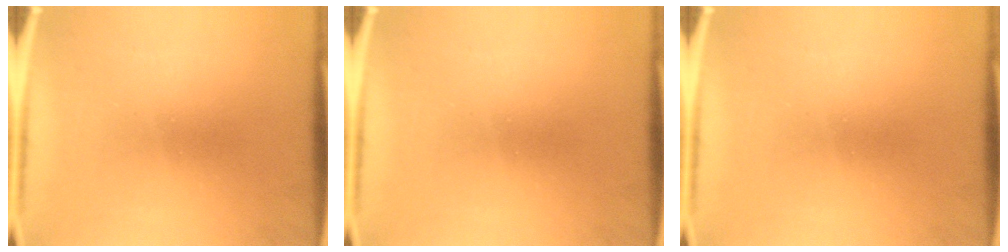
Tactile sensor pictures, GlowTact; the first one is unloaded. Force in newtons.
{"total": 0.0}
{"total": 0.0}